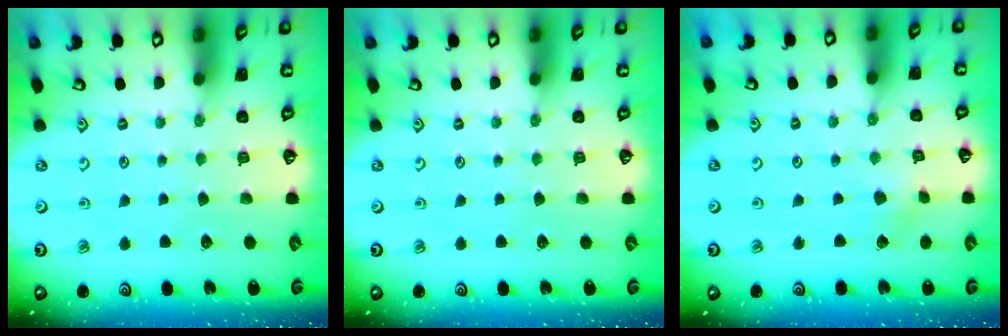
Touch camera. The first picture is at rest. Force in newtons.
{"total": 0.0}
{"total": 2.2, "press": 2.2, "slide": 0.1}